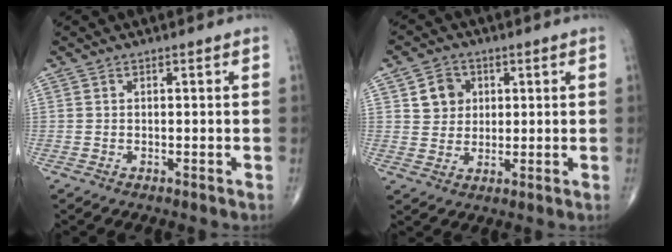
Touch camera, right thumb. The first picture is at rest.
{"total": 5.8, "force": [1.8, 5.1, 2.1], "torque": [-0.009, -0.004, 0.030]}